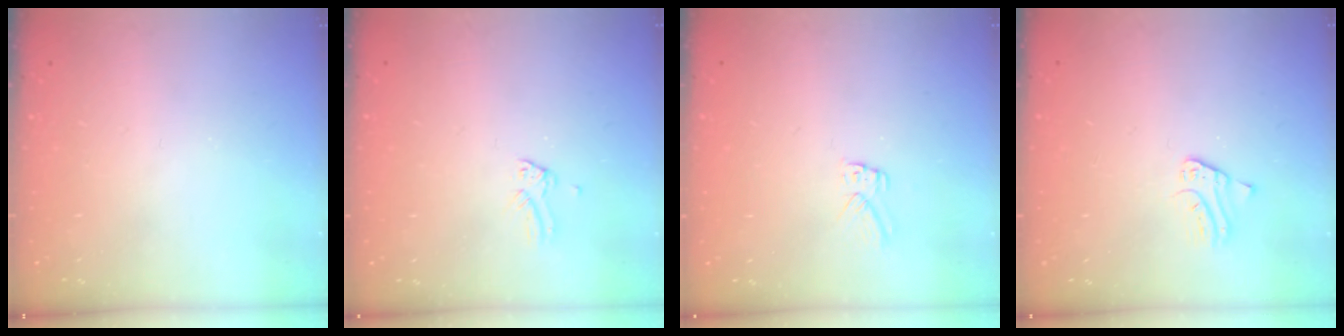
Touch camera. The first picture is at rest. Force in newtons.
{"total": 0.0}
{"total": 6.1, "press": 6.0, "slide": 0.5}
{"total": 1.8, "press": 1.7, "slide": 0.2}